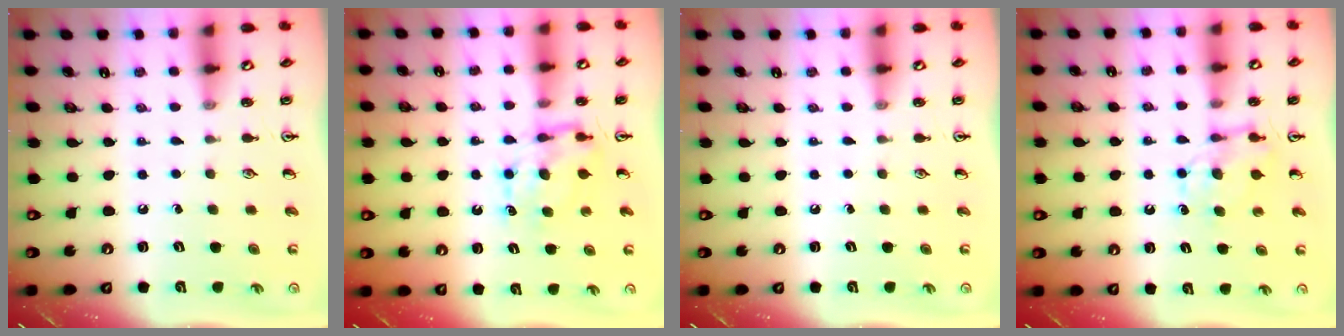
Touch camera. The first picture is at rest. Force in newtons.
{"total": 7.1, "press": 7.1, "slide": 0.1}
{"total": 0.0}
{"total": 6.4, "press": 6.4, "slide": 0.3}